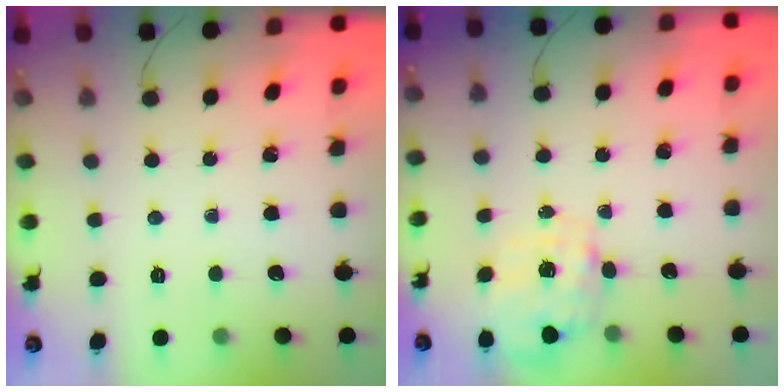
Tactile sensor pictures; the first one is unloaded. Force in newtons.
{"total": 2.9, "press": 2.7, "slide": 0.9}